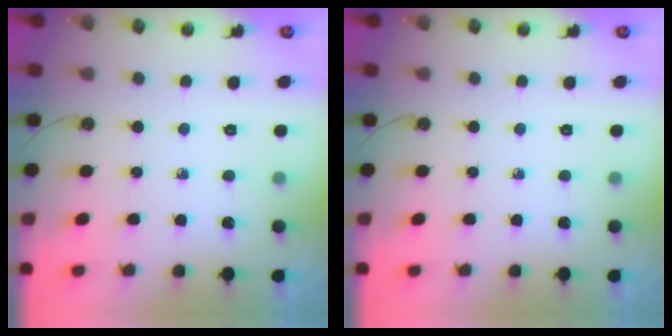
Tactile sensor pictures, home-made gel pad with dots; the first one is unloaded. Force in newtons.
{"total": 0.0}